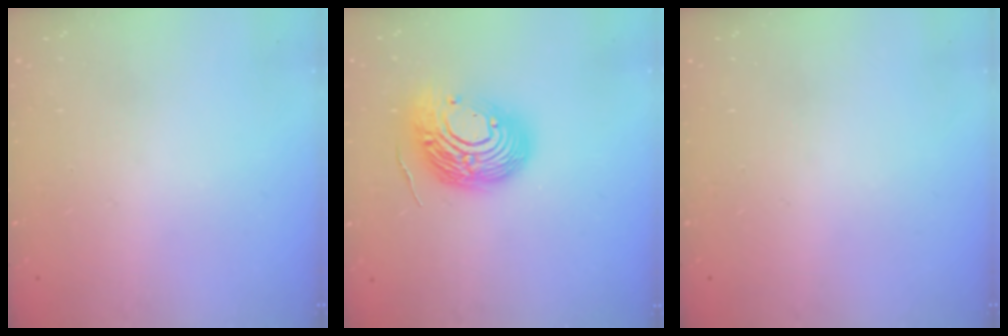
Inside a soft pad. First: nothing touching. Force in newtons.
{"total": 15.3, "press": 15.1, "slide": 2.2}
{"total": 0.0}